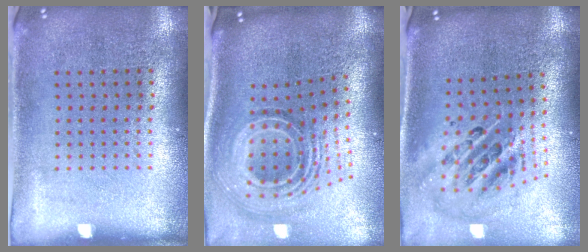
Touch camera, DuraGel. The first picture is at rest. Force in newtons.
{"total": 2.4, "press": 1.6, "slide": 1.7}
{"total": 2.6, "press": 1.8, "slide": 1.9}